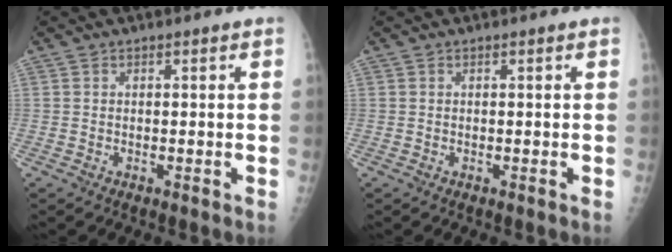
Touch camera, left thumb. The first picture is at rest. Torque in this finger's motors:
{"motor_torque": [0.00, 0.00, -0.05, 0.00, 0.00]}